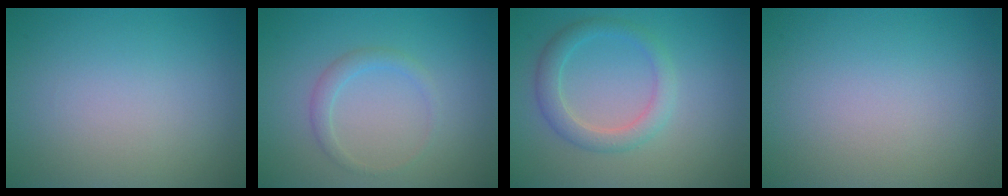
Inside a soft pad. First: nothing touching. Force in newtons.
{"total": 1.5, "press": 1.5, "slide": 0.1}
{"total": 2.8, "press": 2.8, "slide": 0.1}
{"total": 0.0}